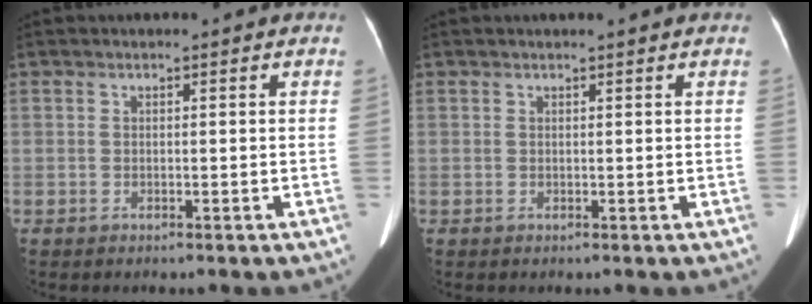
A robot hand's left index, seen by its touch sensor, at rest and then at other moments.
{"total": 1.2, "force": [1.1, -0.1, 0.5], "torque": [-0.007, 0.009, 0.016]}